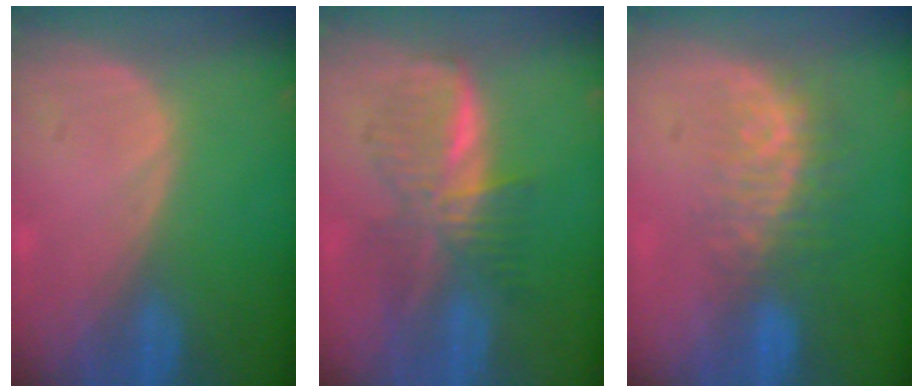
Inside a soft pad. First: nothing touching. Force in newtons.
{"total": 6.7, "press": 6.7, "slide": 0.2}
{"total": 8.1, "press": 7.0, "slide": 4.2}